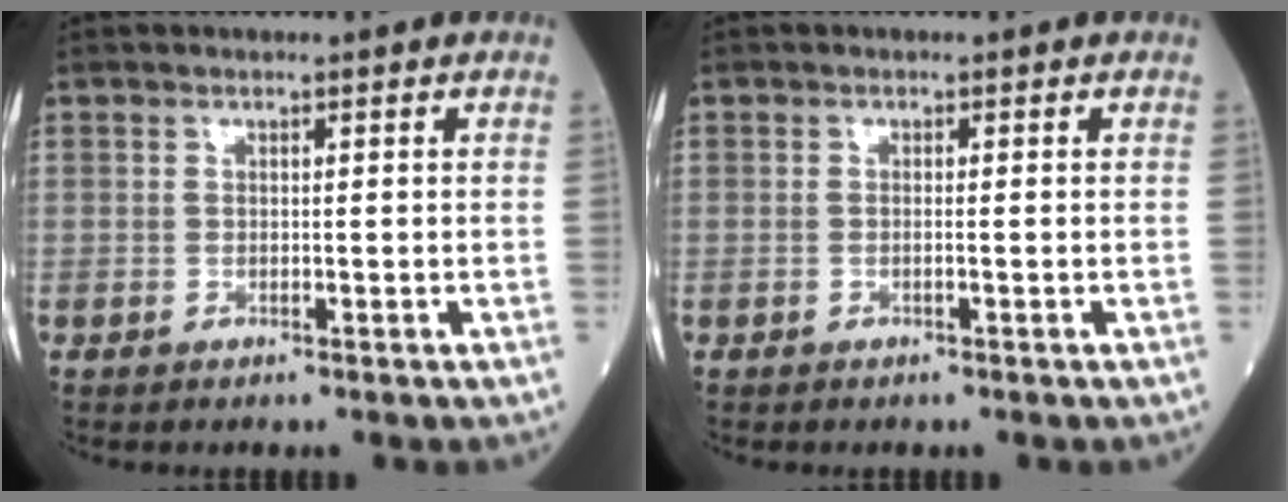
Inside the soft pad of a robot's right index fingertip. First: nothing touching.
{"total": 0.6, "force": [-0.1, -0.1, 0.6], "torque": [-0.012, 0.000, -0.003]}